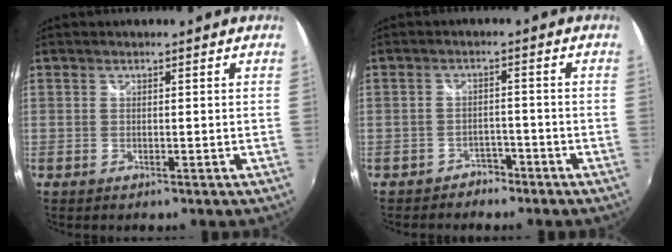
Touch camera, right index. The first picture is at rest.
{"total": 3.7, "force": [-3.1, 2.1, 0.3], "torque": [-0.011, 0.006, -0.048]}